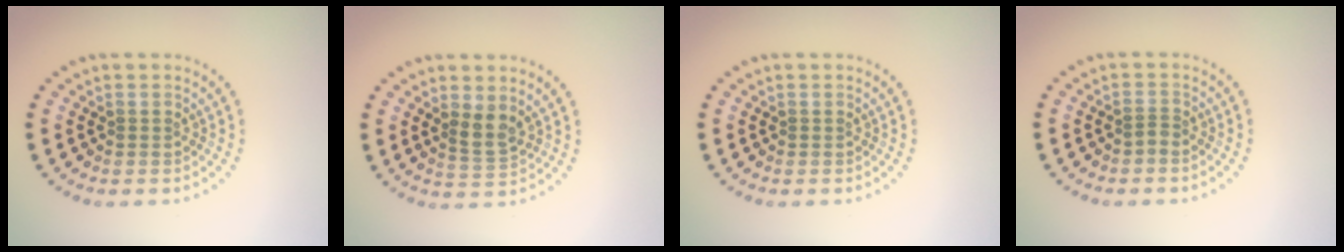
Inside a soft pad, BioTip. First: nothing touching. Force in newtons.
{"total": 2.1, "press": 1.8, "slide": 1.1}
{"total": 0.0}
{"total": 0.6, "press": 0.4, "slide": 0.5}